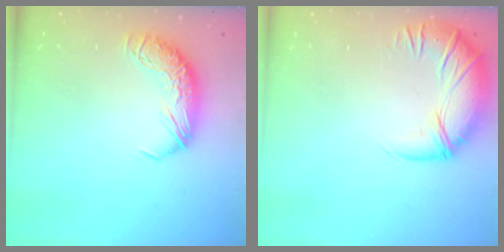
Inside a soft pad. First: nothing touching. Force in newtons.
{"total": 2.9, "press": 0.4, "slide": 2.9}